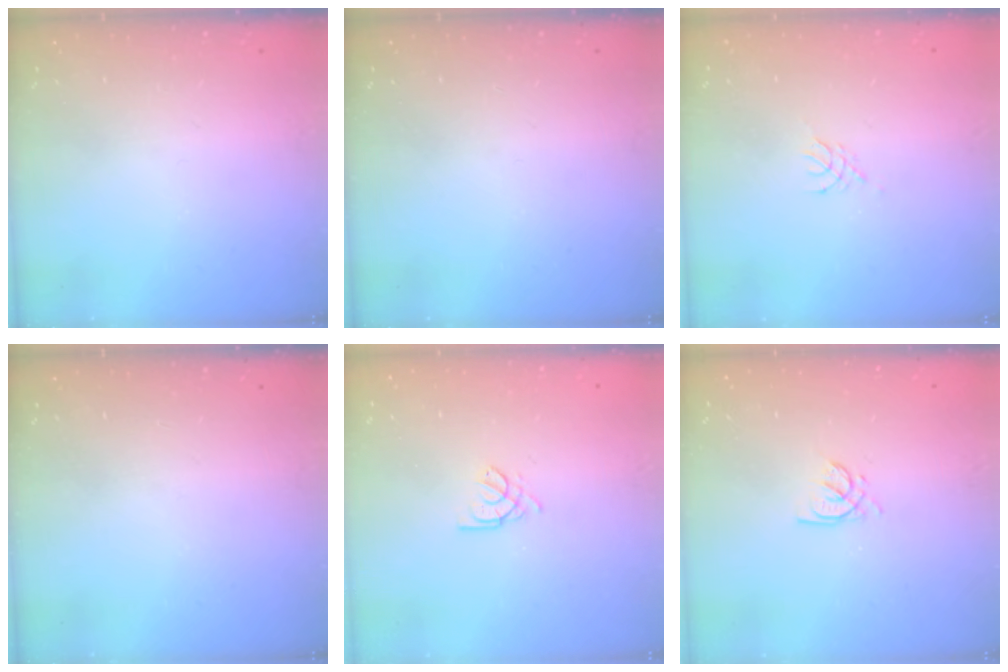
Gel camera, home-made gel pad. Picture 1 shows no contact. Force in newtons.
{"total": 0.0}
{"total": 2.8, "press": 2.7, "slide": 0.6}
{"total": 0.0}
{"total": 2.0, "press": 2.0, "slide": 0.4}
{"total": 2.6, "press": 2.6, "slide": 0.2}